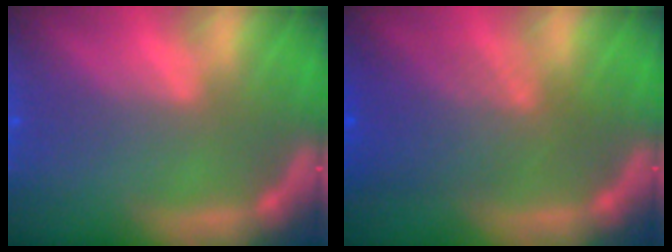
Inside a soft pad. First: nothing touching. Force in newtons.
{"total": 6.1}